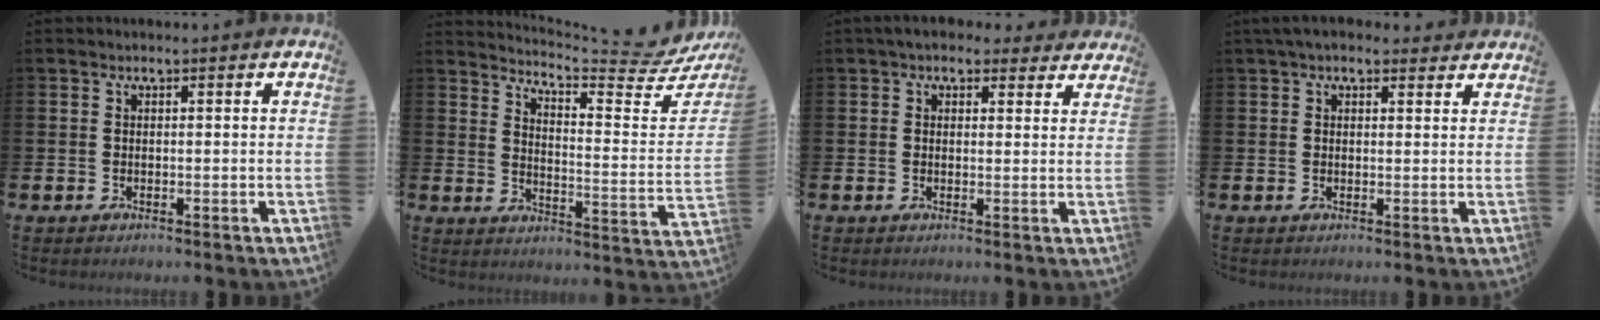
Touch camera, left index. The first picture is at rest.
{"total": 5.5, "force": [4.8, 0.2, 2.7], "torque": [-0.054, -0.057, 0.071]}
{"total": 3.8, "force": [3.3, 1.7, 0.9], "torque": [-0.017, -0.009, 0.058]}
{"total": 3.1, "force": [2.7, 1.2, 1.1], "torque": [-0.017, -0.006, 0.047]}